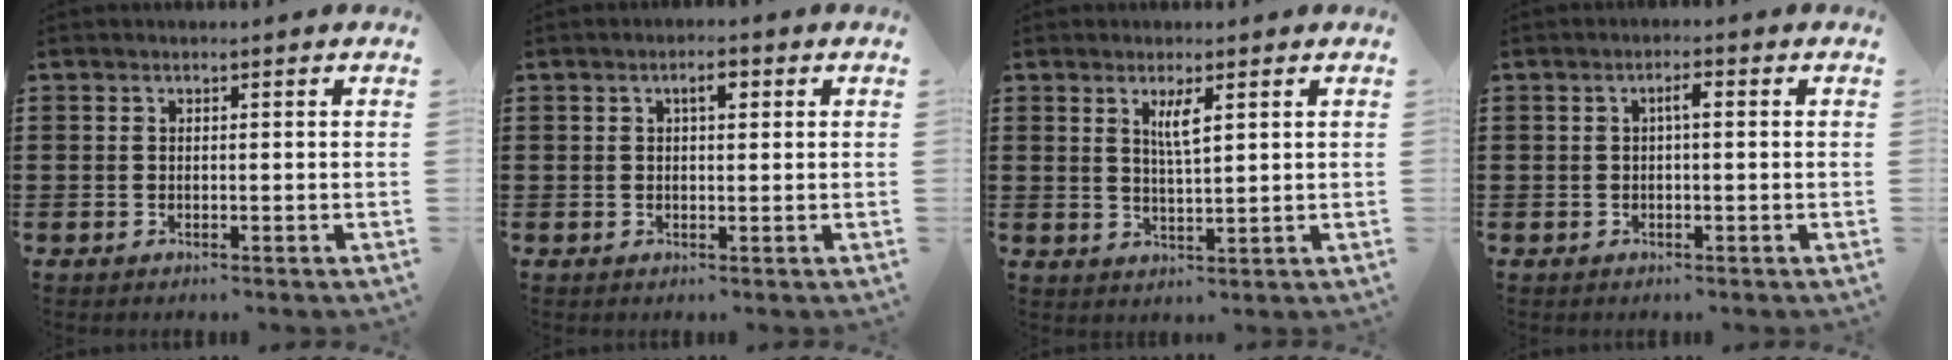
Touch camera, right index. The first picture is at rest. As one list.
[{"total": 2.3, "force": [0.8, 0.9, 2.0], "torque": [-0.033, 0.005, 0.009]}, {"total": 3.3, "force": [1.4, 0.6, 3.0], "torque": [-0.062, 0.002, 0.023]}, {"total": 2.1, "force": [0.1, 0.5, 2.0], "torque": [-0.040, 0.005, -0.001]}]